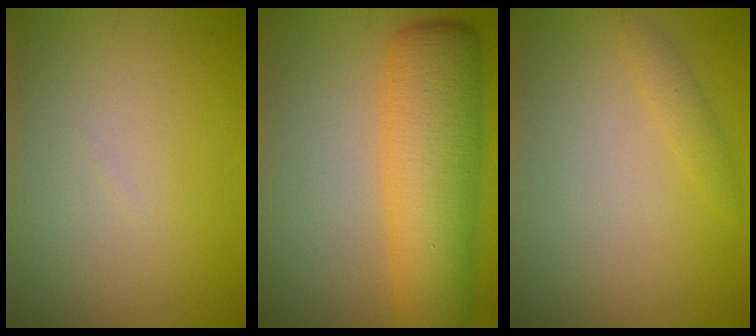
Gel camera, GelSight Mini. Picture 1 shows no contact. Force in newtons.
{"total": 9.1, "press": 9.1, "slide": 0.2}
{"total": 1.1, "press": 1.1, "slide": 0.1}